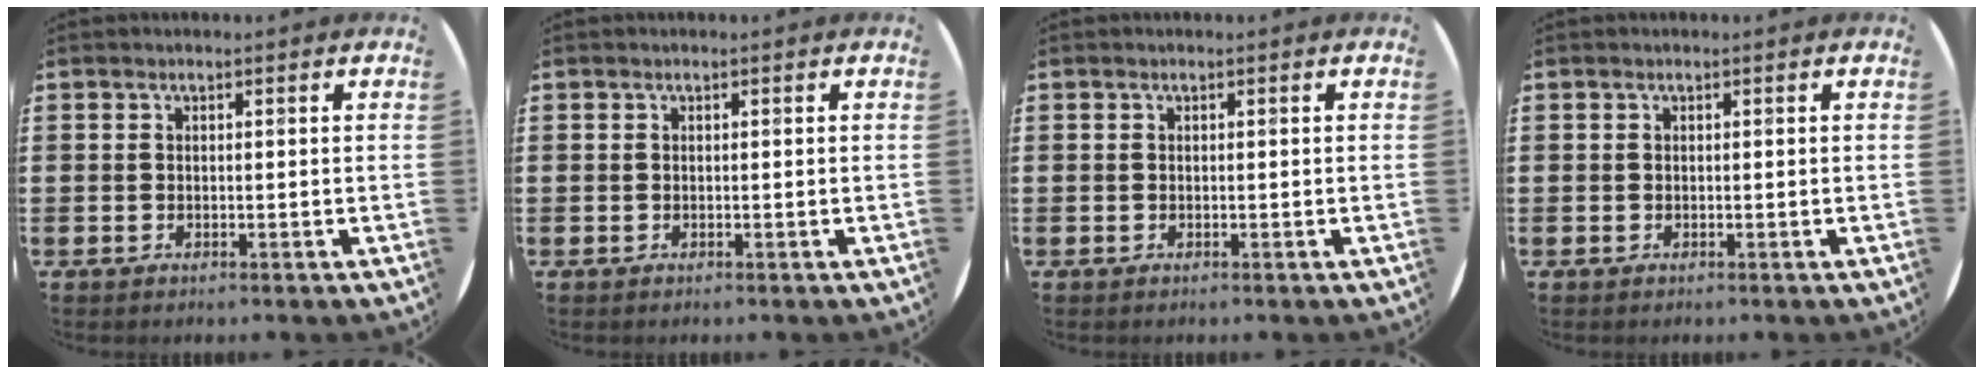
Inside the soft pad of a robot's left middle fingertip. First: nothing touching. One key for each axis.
{"total": 0.0}
{"total": 0.0}
{"total": 0.0}